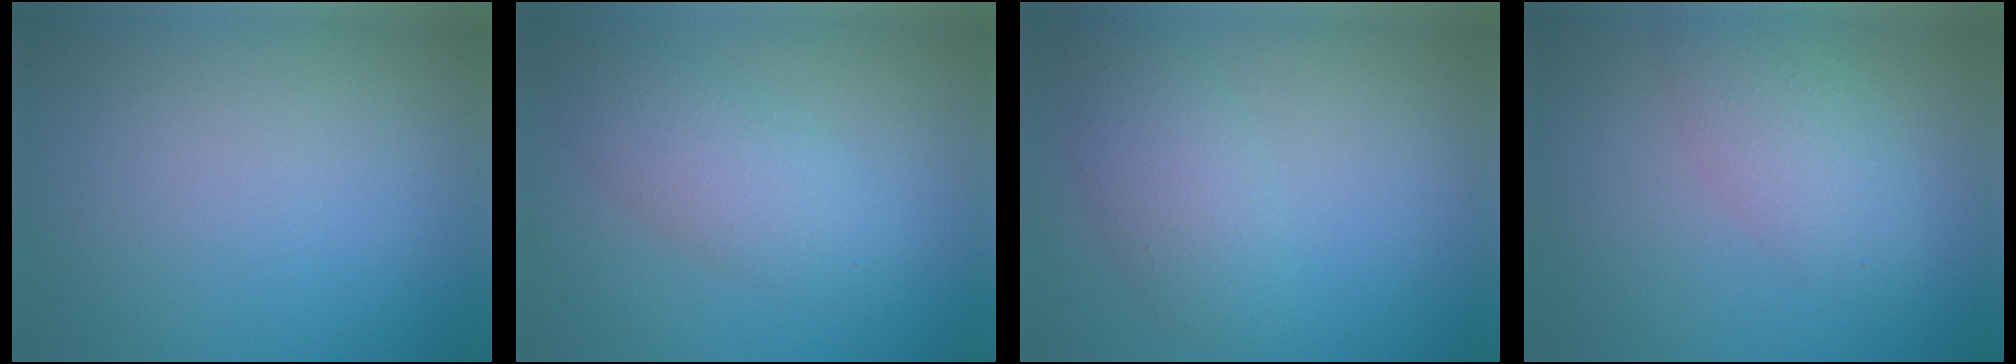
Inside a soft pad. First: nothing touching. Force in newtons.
{"total": 3.9, "press": 3.9, "slide": 0.1}
{"total": 3.9, "press": 3.9, "slide": 0.2}
{"total": 3.7, "press": 3.7, "slide": 0.0}